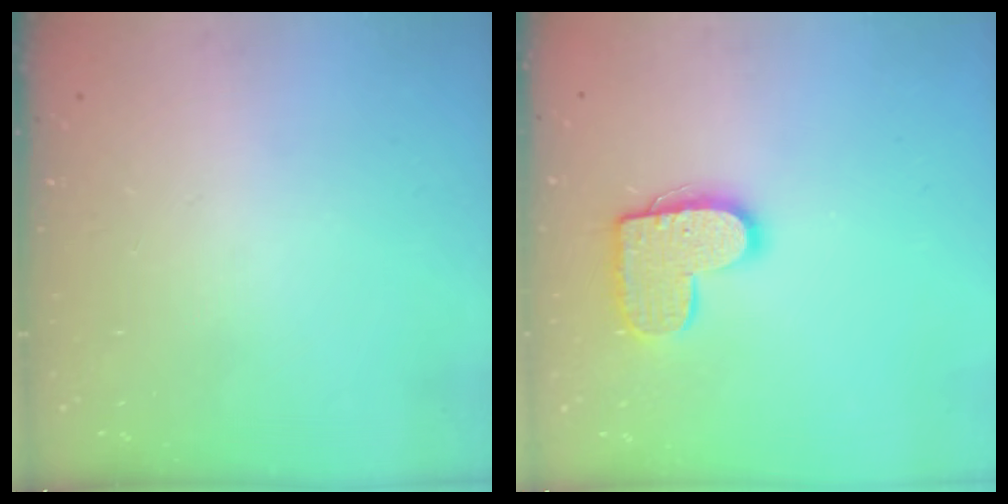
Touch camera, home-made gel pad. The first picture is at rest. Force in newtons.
{"total": 12.4, "press": 12.4, "slide": 0.6}